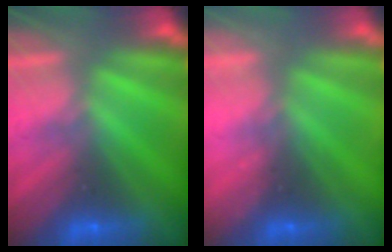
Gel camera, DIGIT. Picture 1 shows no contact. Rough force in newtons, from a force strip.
{"total": 2.2}